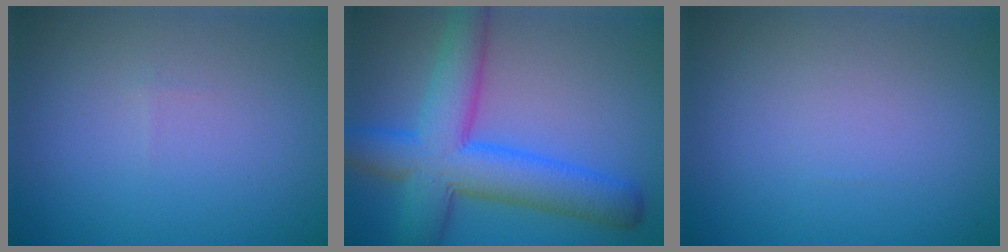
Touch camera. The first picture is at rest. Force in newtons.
{"total": 9.3, "press": 9.3, "slide": 0.3}
{"total": 0.0}